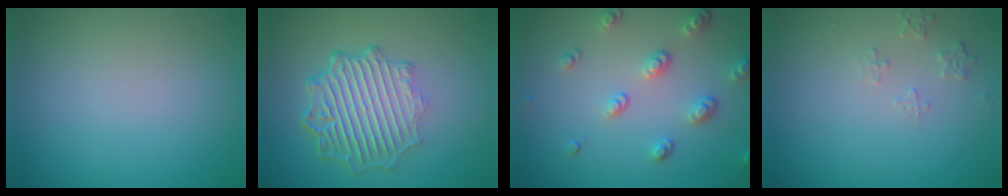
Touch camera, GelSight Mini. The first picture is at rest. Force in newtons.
{"total": 6.5, "press": 4.8, "slide": 4.4}
{"total": 2.9, "press": 2.6, "slide": 1.3}
{"total": 1.3, "press": 1.3, "slide": 0.2}